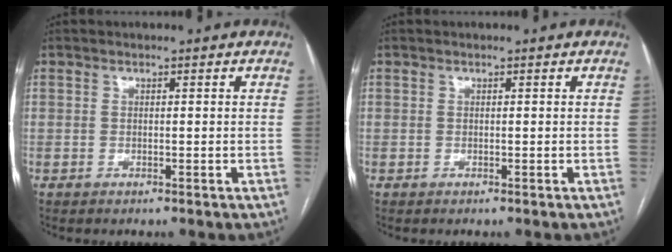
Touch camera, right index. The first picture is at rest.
{"total": 0.0}